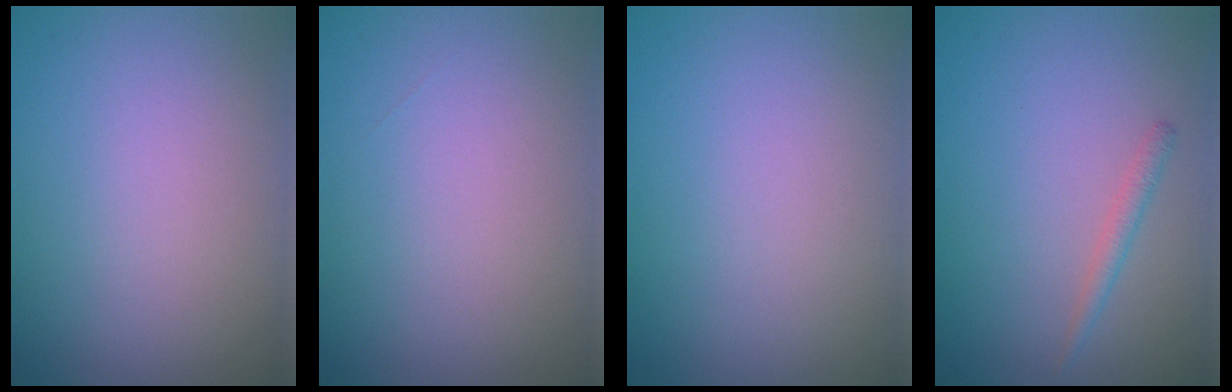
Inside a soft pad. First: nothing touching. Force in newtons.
{"total": 0.0}
{"total": 0.0}
{"total": 1.1, "press": 1.1, "slide": 0.0}